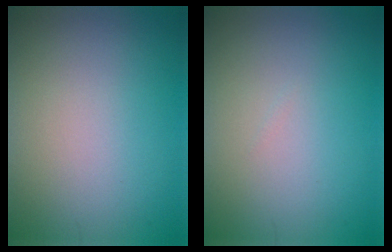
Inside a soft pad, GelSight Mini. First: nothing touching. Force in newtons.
{"total": 0.0}